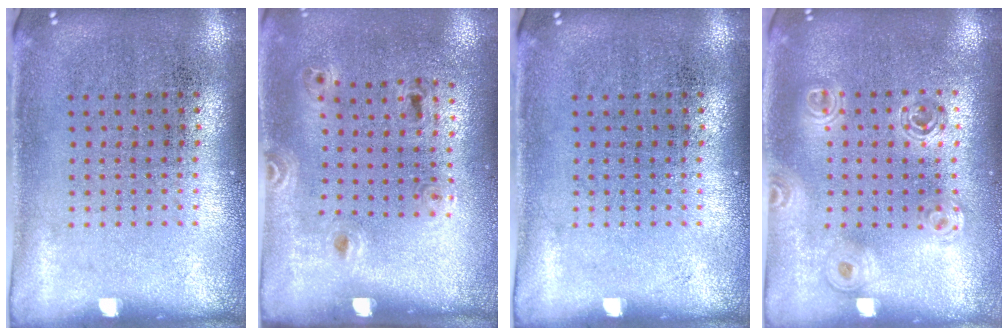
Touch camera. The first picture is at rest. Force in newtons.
{"total": 1.5, "press": 0.9, "slide": 1.2}
{"total": 0.0}
{"total": 1.6, "press": 1.4, "slide": 0.7}